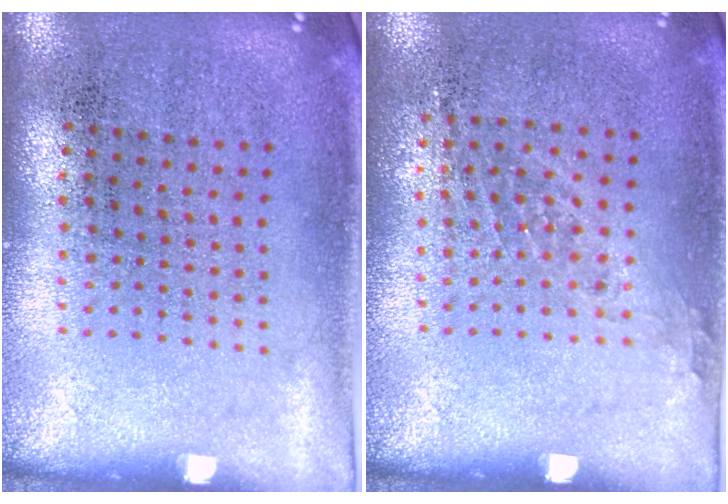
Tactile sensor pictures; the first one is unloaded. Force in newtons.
{"total": 1.0, "press": 0.8, "slide": 0.6}